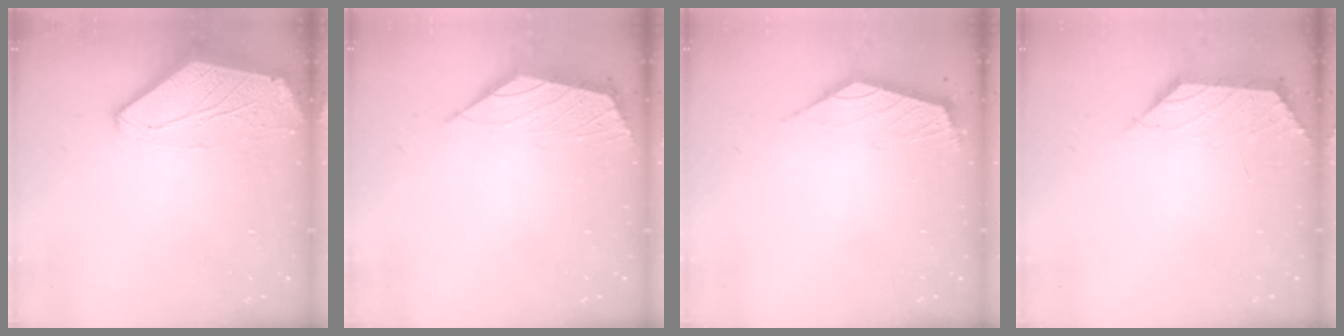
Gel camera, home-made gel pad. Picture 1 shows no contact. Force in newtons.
{"total": 2.2, "press": 2.2, "slide": 0.5}
{"total": 2.6, "press": 2.5, "slide": 0.7}
{"total": 1.0, "press": 0.8, "slide": 0.5}